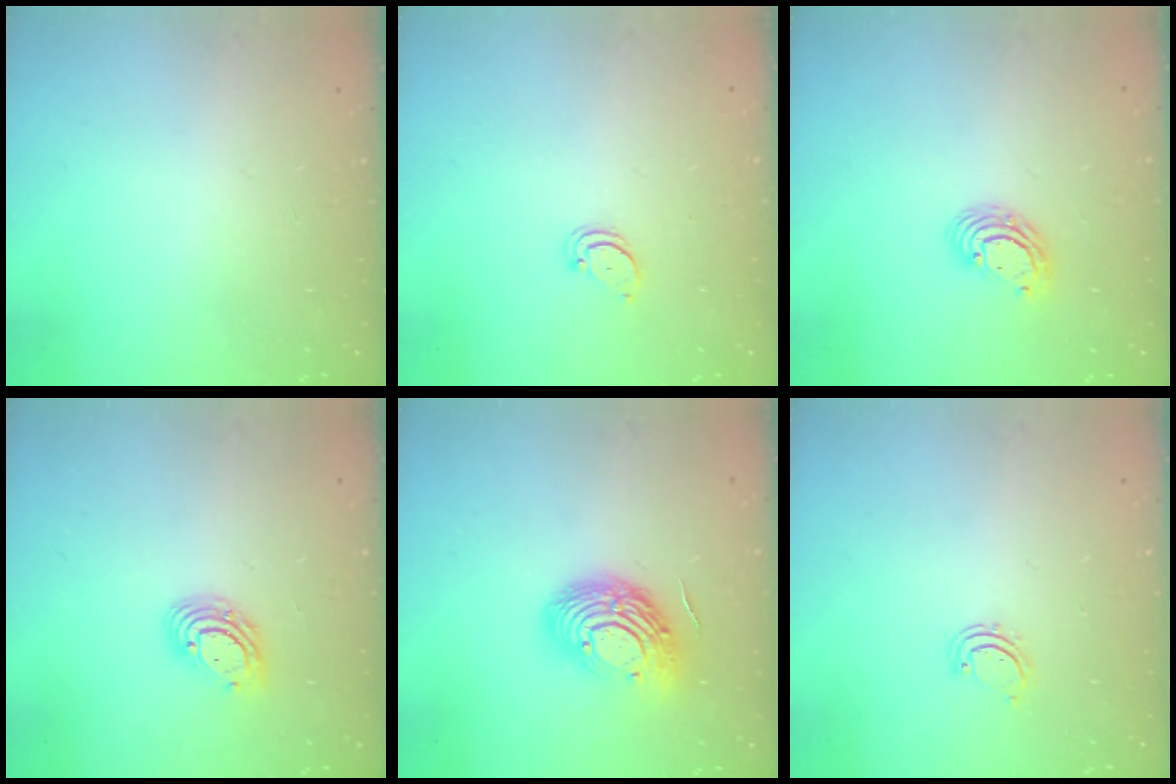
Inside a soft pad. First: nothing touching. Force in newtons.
{"total": 2.5, "press": 2.5, "slide": 0.3}
{"total": 5.6, "press": 5.6, "slide": 0.2}
{"total": 8.0, "press": 7.8, "slide": 1.5}
{"total": 14.4, "press": 14.3, "slide": 1.2}
{"total": 2.9, "press": 2.9, "slide": 0.3}